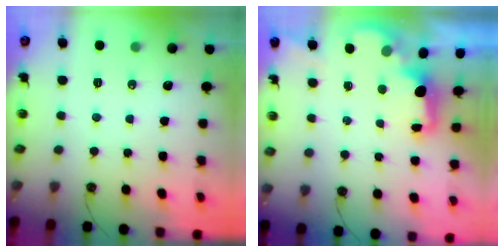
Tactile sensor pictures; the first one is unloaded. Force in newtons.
{"total": 2.2, "press": 2.0, "slide": 0.8}